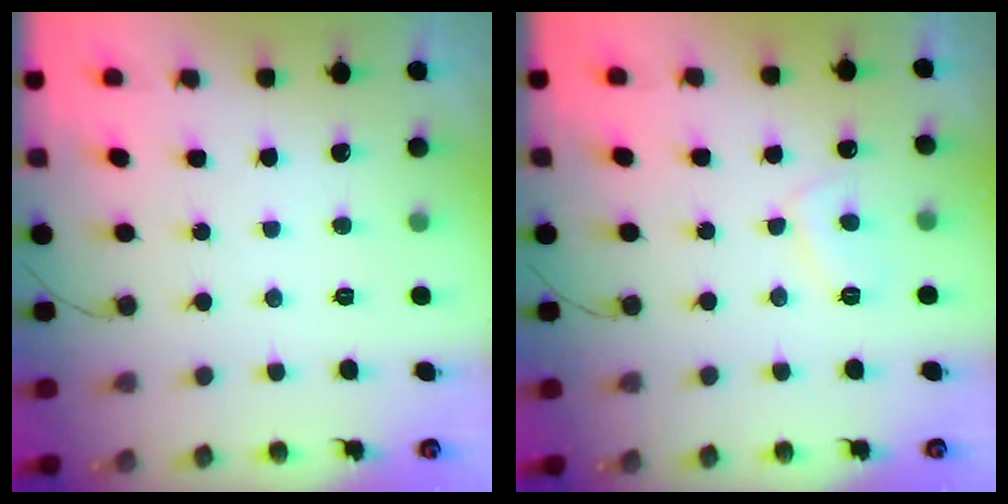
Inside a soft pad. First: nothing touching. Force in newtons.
{"total": 4.2, "press": 4.2, "slide": 0.5}